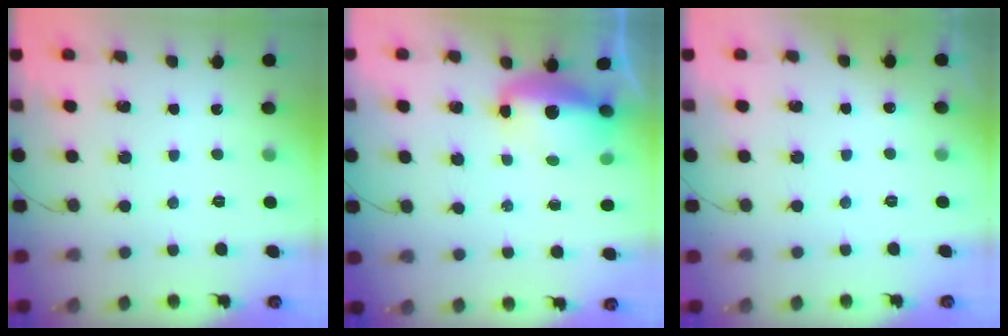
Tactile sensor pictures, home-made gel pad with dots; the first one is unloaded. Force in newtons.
{"total": 11.2, "press": 10.9, "slide": 2.9}
{"total": 2.8, "press": 2.5, "slide": 1.2}